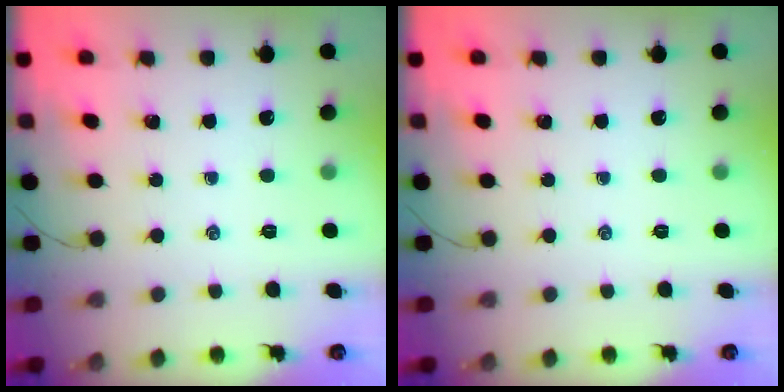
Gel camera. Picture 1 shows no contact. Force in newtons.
{"total": 0.0}